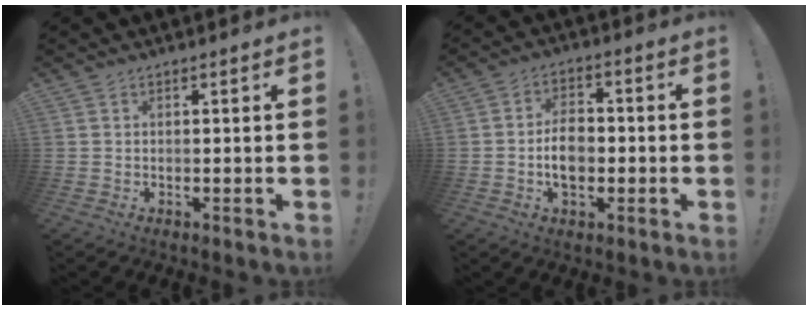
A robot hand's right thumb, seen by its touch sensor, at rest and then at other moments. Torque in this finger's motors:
{"motor_torque": [0.20, 0.13, 0.16, 0.24, 0.18]}